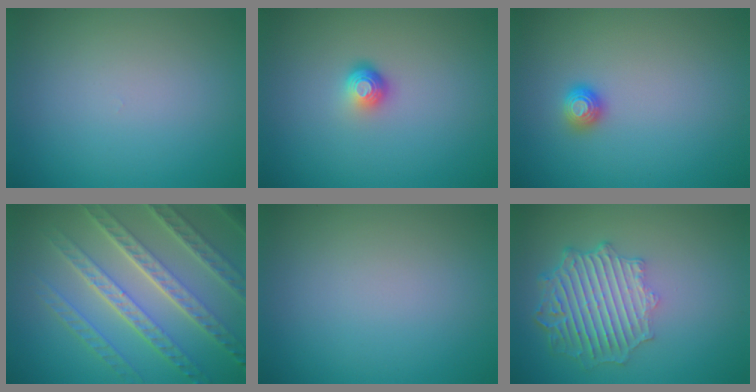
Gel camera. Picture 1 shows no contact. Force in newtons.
{"total": 1.8, "press": 1.2, "slide": 1.4}
{"total": 1.1, "press": 1.1, "slide": 0.2}
{"total": 8.1, "press": 5.8, "slide": 5.7}
{"total": 0.0}
{"total": 6.2, "press": 4.8, "slide": 3.9}